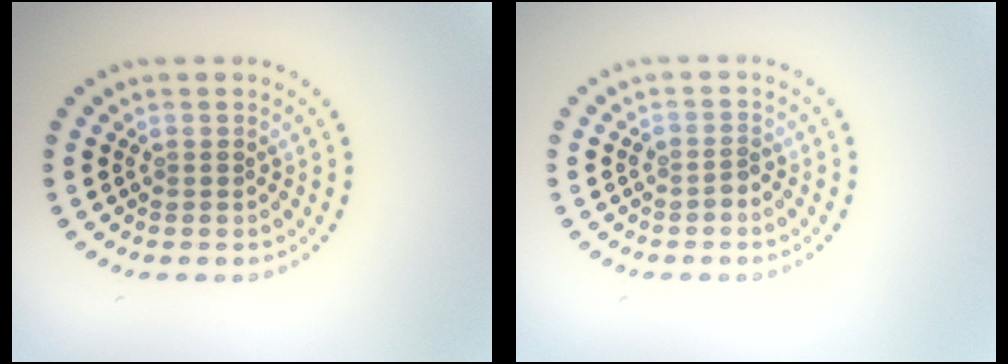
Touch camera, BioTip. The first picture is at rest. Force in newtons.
{"total": 1.1, "press": 0.8, "slide": 0.7}